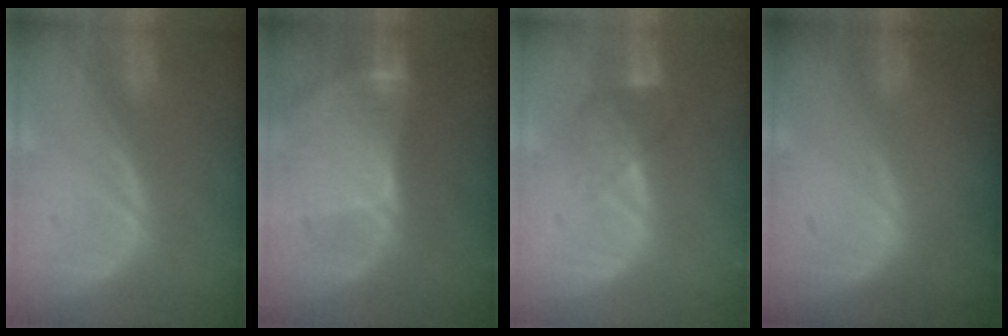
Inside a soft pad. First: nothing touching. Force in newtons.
{"total": 9.4, "press": 8.2, "slide": 4.5}
{"total": 4.4, "press": 3.8, "slide": 2.3}
{"total": 0.0}